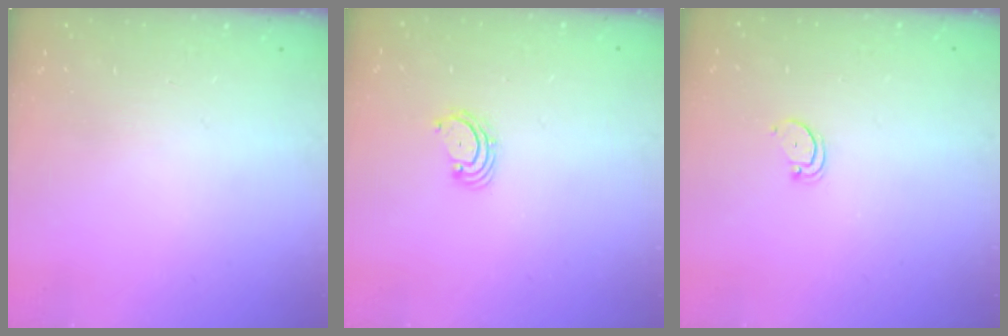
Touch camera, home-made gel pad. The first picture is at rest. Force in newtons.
{"total": 3.1, "press": 3.1, "slide": 0.3}
{"total": 2.7, "press": 2.7, "slide": 0.2}